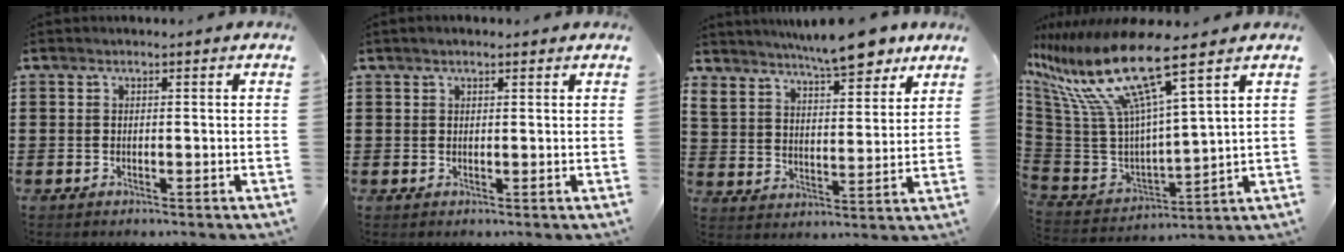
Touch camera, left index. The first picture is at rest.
{"total": 1.3, "force": [1.0, 0.4, 0.8], "torque": [-0.016, 0.003, 0.017]}
{"total": 9.2, "force": [8.3, 1.5, 3.5], "torque": [-0.080, -0.035, 0.150]}
{"total": 15.5, "force": [8.8, 2.7, 12.4], "torque": [-0.281, -0.062, 0.139]}